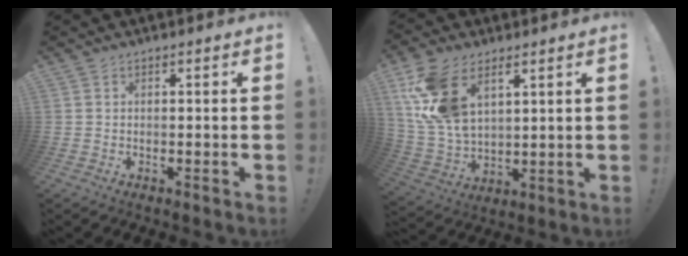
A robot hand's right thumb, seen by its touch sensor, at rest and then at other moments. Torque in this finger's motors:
{"motor_torque": [2.31, 2.38, 1.60, 0.49, 0.16]}